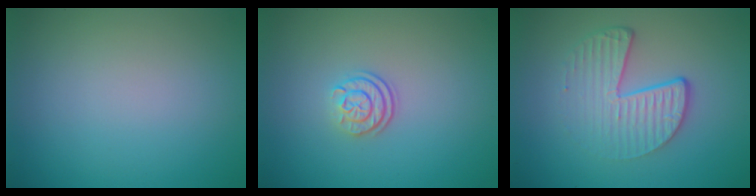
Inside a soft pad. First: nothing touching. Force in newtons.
{"total": 2.4, "press": 1.8, "slide": 1.6}
{"total": 4.7, "press": 3.0, "slide": 3.6}